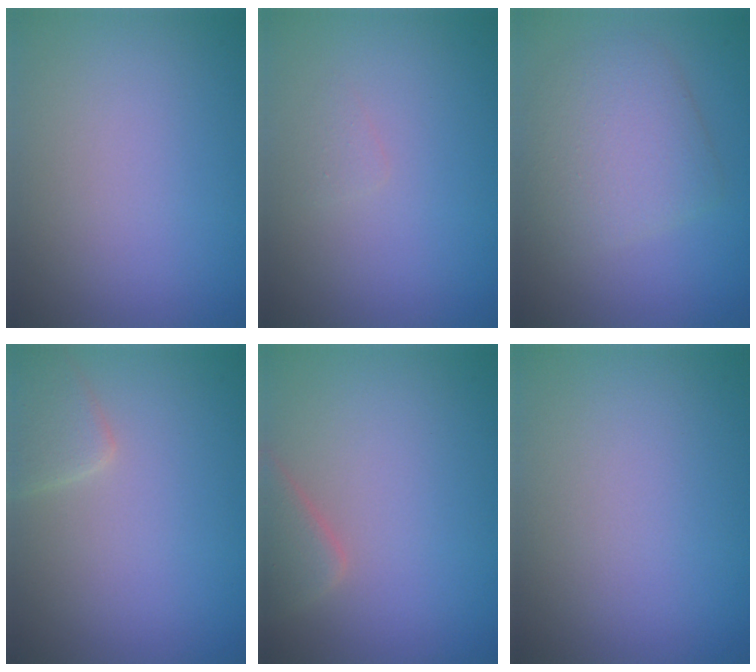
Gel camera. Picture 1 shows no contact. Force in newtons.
{"total": 0.7, "press": 0.7, "slide": 0.0}
{"total": 4.4, "press": 4.4, "slide": 0.3}
{"total": 2.3, "press": 2.3, "slide": 0.2}
{"total": 2.8, "press": 2.8, "slide": 0.2}
{"total": 0.0}